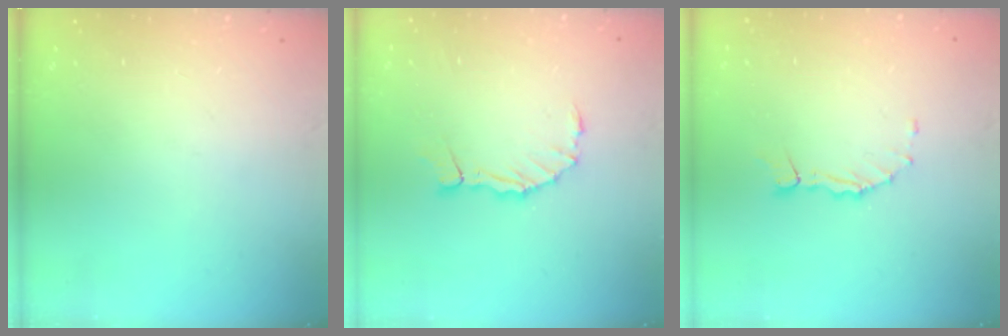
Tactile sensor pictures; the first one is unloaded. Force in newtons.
{"total": 2.8, "press": 2.8, "slide": 0.2}
{"total": 1.9, "press": 1.9, "slide": 0.3}